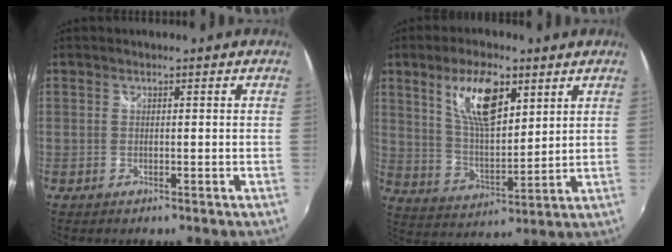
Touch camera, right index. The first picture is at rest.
{"total": 12.5, "force": [6.2, 4.9, 9.7], "torque": [-0.172, 0.008, 0.121]}